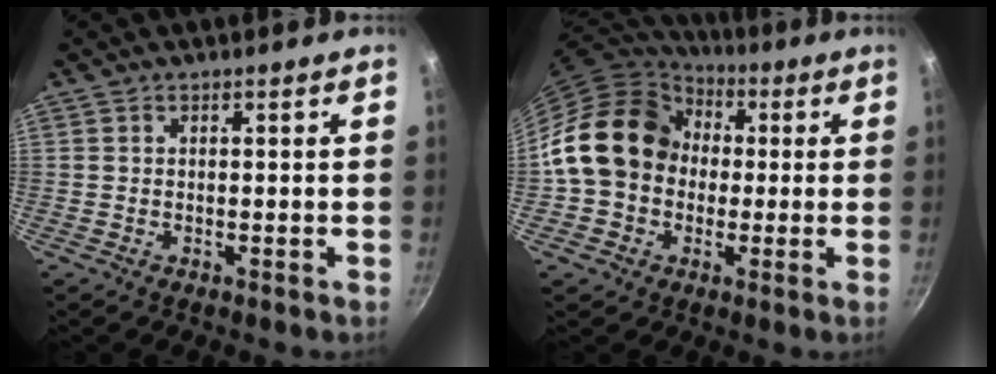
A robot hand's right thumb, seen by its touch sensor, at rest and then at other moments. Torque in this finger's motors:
{"motor_torque": [1.14, 3.78, 0.99, -0.93, 0.43]}